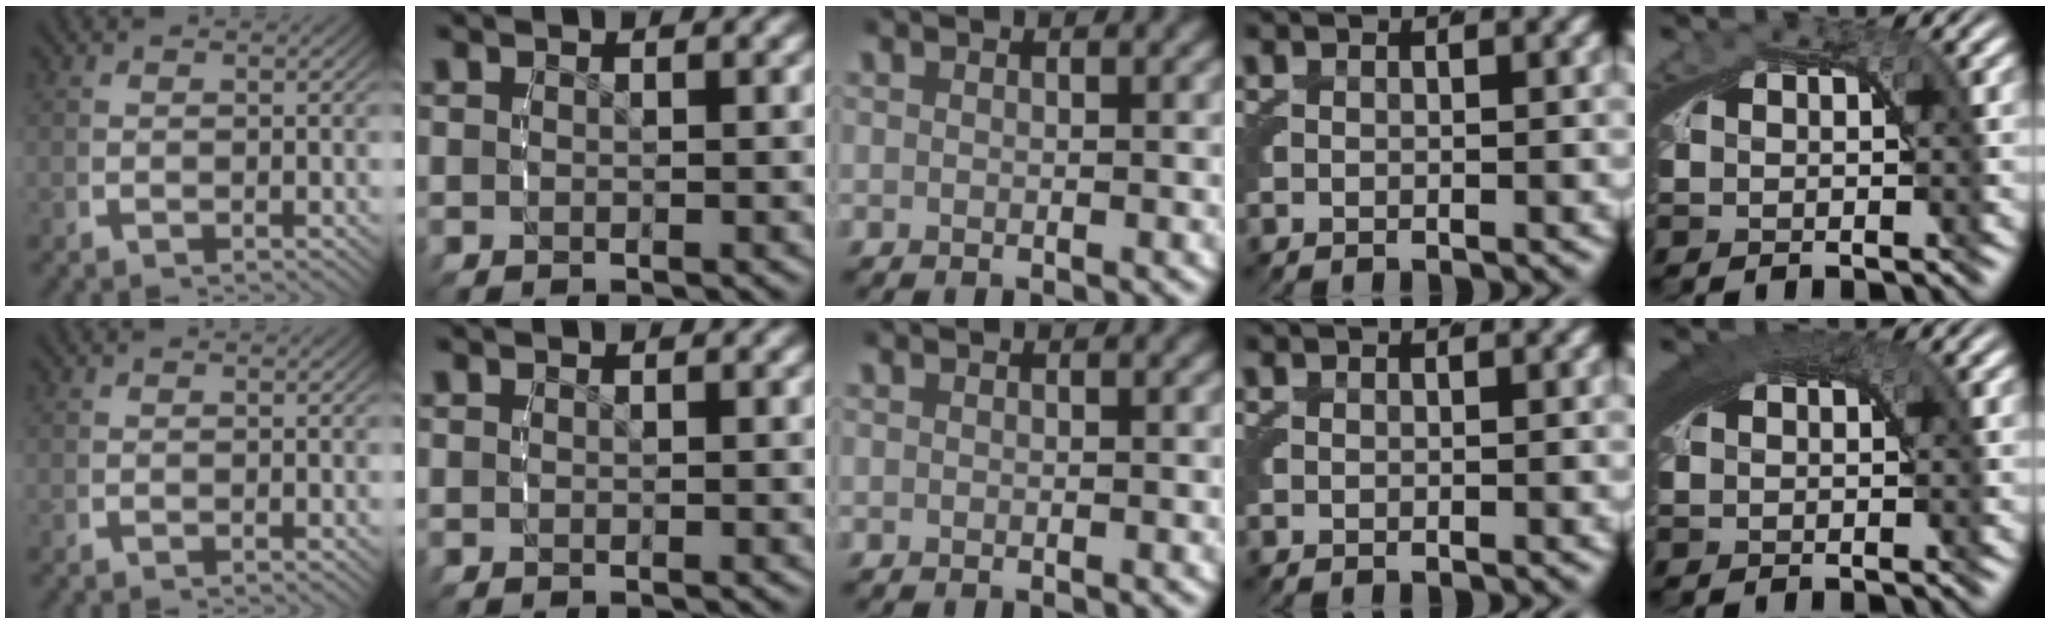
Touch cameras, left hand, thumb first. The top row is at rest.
{"little": {"total": 3.6, "force": [1.6, 1.2, 3.0], "torque": [-0.043, 0.014, 0.021]}}